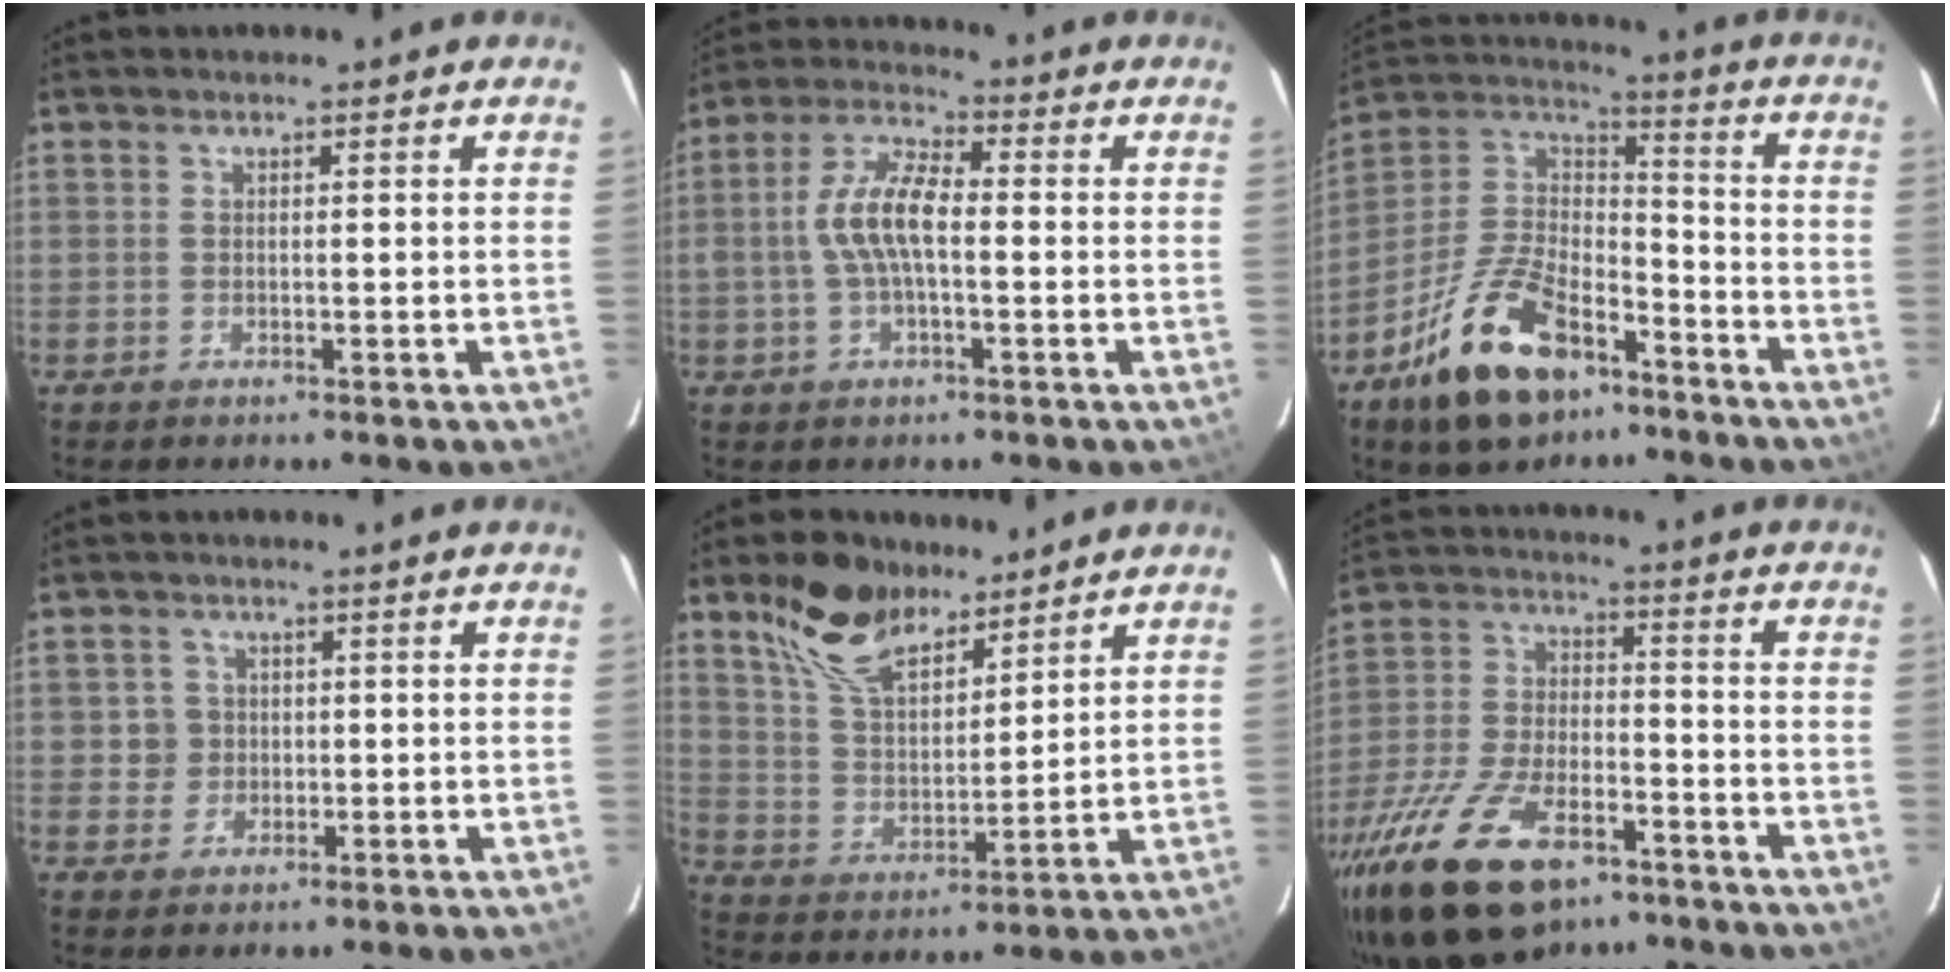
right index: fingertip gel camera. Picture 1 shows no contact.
{"total": 9.0, "force": [-0.8, 3.7, 8.2], "torque": [-0.171, 0.016, -0.019]}
{"total": 19.9, "force": [-11.7, 10.2, 12.4], "torque": [-0.256, 0.013, -0.201]}
{"total": 3.6, "force": [0.1, 3.6, 0.3], "torque": [0.004, 0.019, 0.005]}
{"total": 14.1, "force": [9.9, 6.7, 7.5], "torque": [-0.145, 0.020, 0.189]}
{"total": 21.7, "force": [-13.8, 10.3, 13.2], "torque": [-0.280, -0.022, -0.237]}